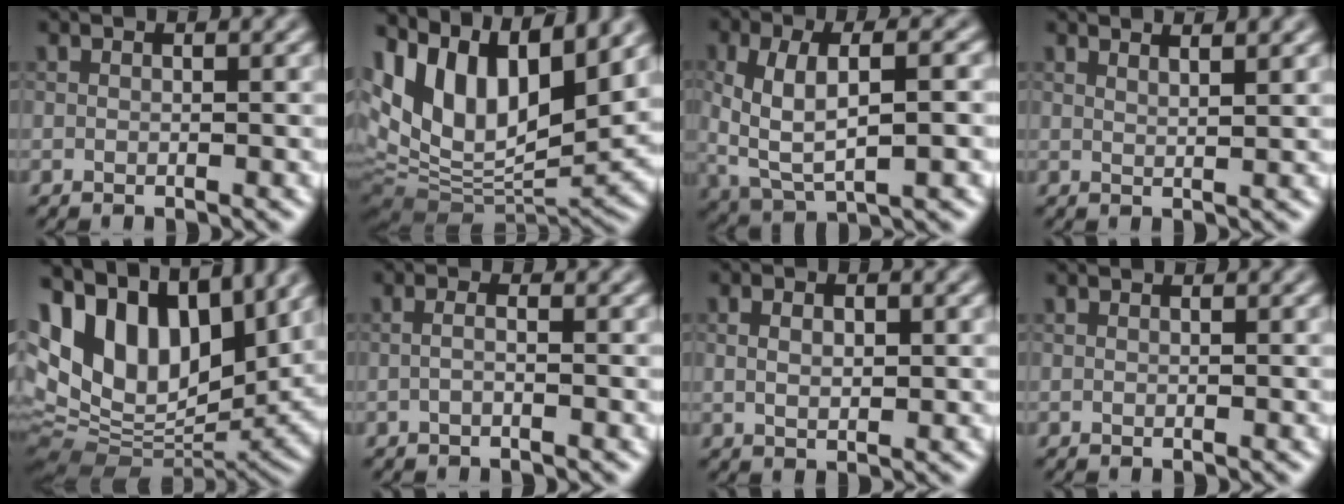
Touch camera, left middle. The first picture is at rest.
{"total": 14.4, "force": [5.6, 7.6, 10.8], "torque": [-0.201, 0.005, 0.116]}
{"total": 6.9, "force": [0.0, 3.0, 6.3], "torque": [-0.122, 0.001, 0.000]}
{"total": 2.9, "force": [2.1, 1.0, 1.7], "torque": [-0.001, 0.013, 0.007]}
{"total": 15.8, "force": [6.0, 9.1, 11.5], "torque": [-0.223, 0.028, 0.105]}
{"total": 1.0, "force": [-0.3, 0.2, 0.9], "torque": [-0.017, -0.005, -0.011]}
{"total": 2.5, "force": [0.5, 1.3, 2.1], "torque": [-0.039, 0.000, 0.011]}
{"total": 0.0}